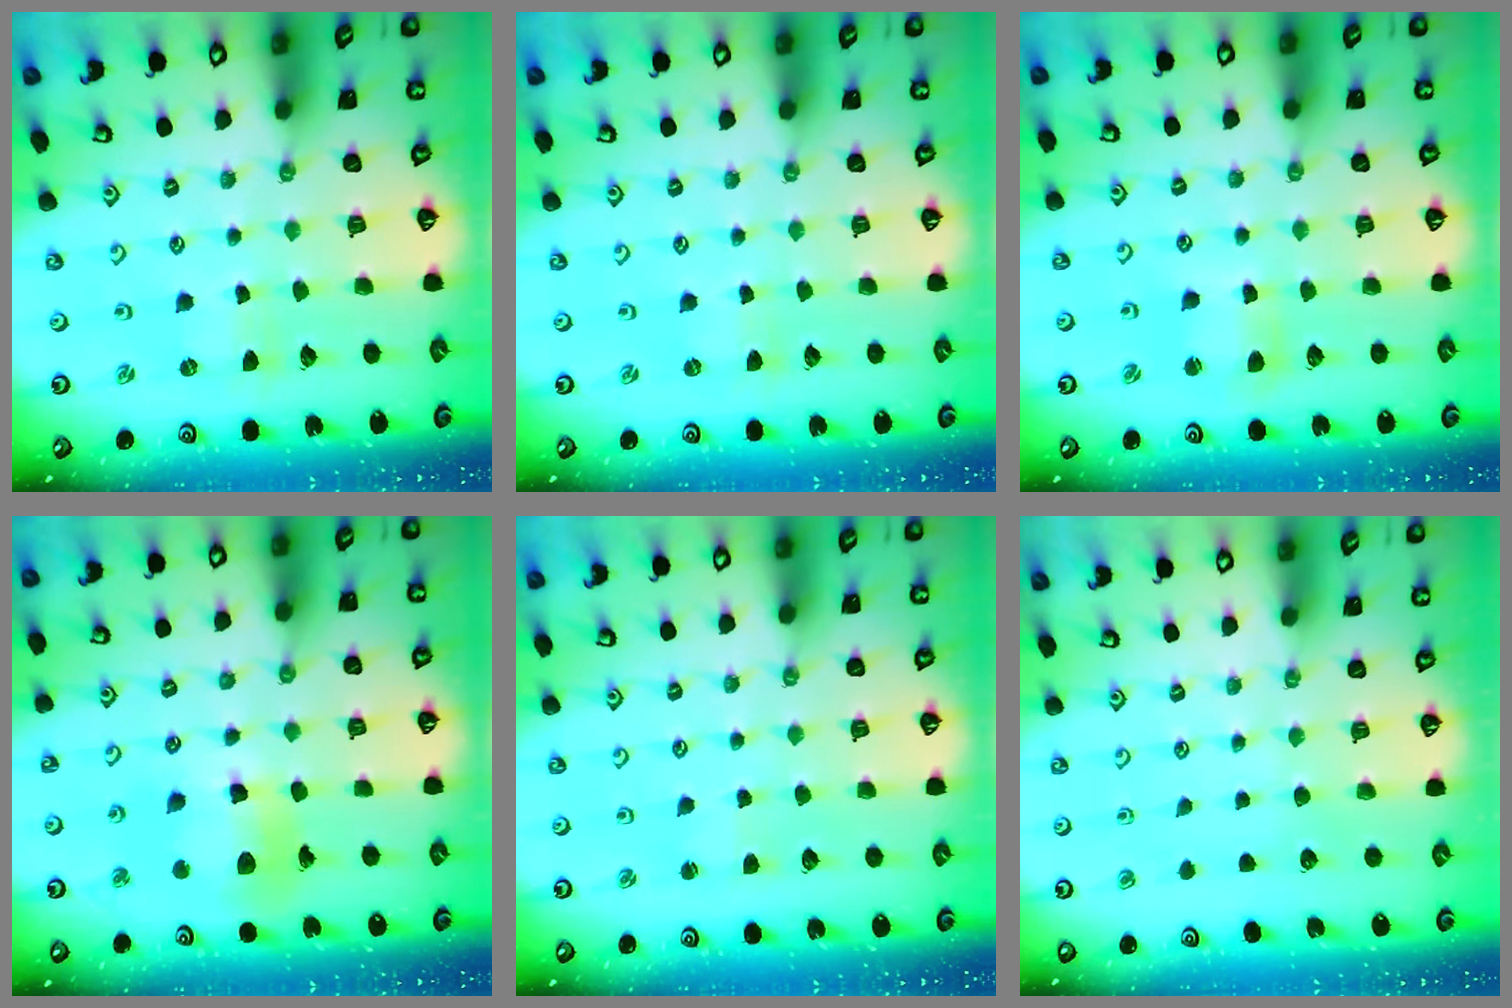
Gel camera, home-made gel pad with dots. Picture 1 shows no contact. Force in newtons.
{"total": 0.0}
{"total": 3.4, "press": 3.3, "slide": 0.4}
{"total": 12.0, "press": 11.9, "slide": 1.5}
{"total": 1.6, "press": 1.6, "slide": 0.3}
{"total": 0.0}